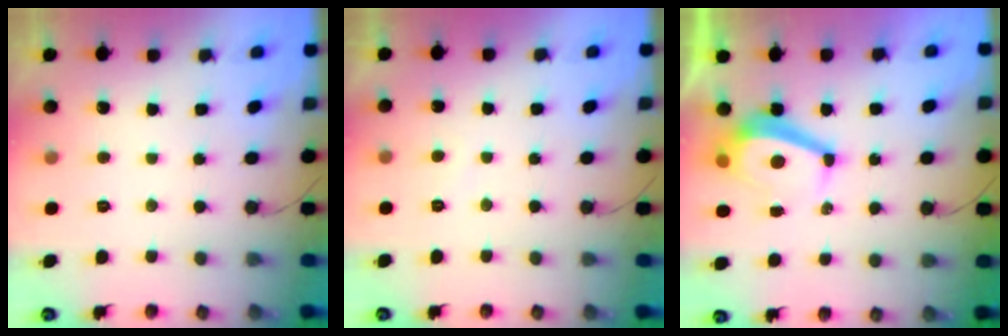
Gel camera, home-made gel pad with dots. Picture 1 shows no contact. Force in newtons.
{"total": 0.6, "press": 0.5, "slide": 0.4}
{"total": 7.4, "press": 7.4, "slide": 0.3}